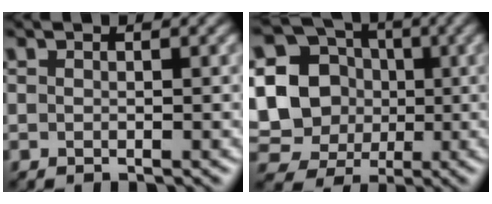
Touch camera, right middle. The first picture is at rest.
{"total": 14.8, "force": [0.9, 13.7, 5.5], "torque": [-0.168, 0.027, -0.013]}